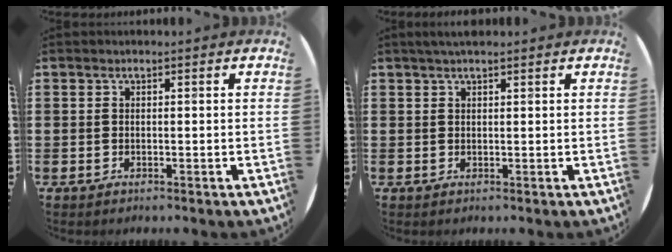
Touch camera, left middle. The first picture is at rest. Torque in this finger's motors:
{"motor_torque": [0.51, -0.43, 0.08, 0.02]}